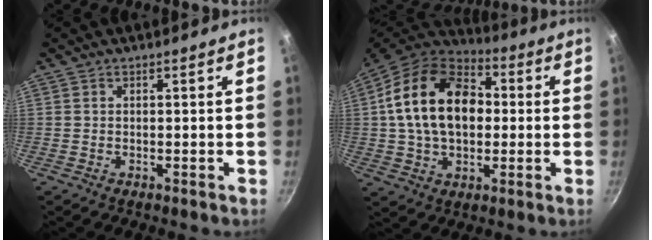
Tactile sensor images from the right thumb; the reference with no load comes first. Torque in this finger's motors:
{"motor_torque": [-1.03, 2.42, 1.81, 0.46, 0.45]}